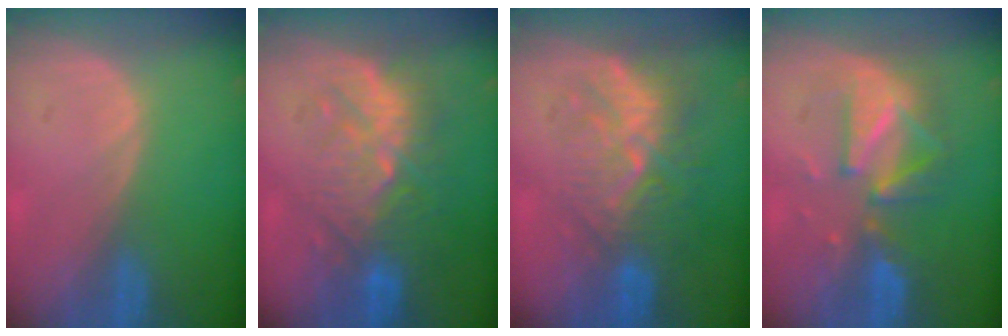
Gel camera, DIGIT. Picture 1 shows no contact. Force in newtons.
{"total": 9.3, "press": 9.1, "slide": 1.8}
{"total": 9.3, "press": 8.6, "slide": 3.5}
{"total": 7.9, "press": 7.9, "slide": 0.6}